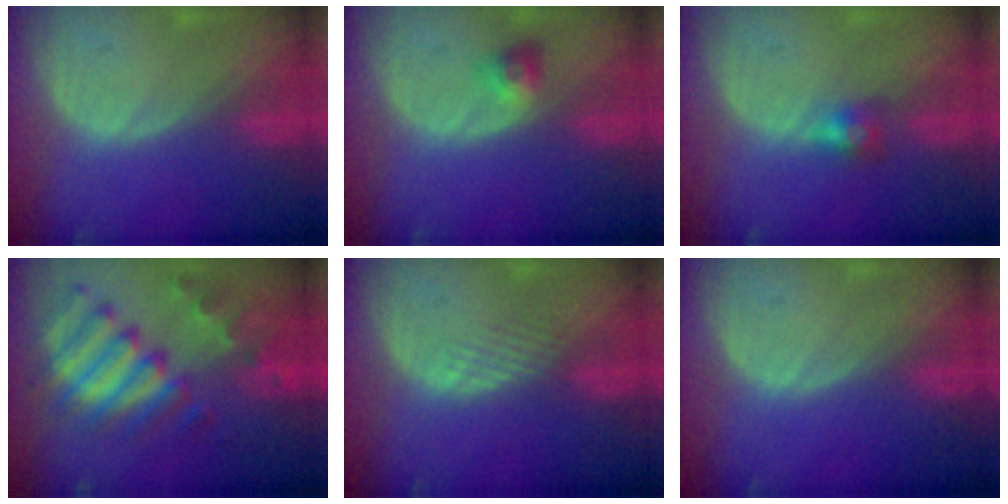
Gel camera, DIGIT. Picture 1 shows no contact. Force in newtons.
{"total": 3.0, "press": 2.7, "slide": 1.4}
{"total": 2.8, "press": 2.5, "slide": 1.3}
{"total": 11.4, "press": 9.8, "slide": 5.9}
{"total": 1.8, "press": 1.8, "slide": 0.2}
{"total": 0.0}